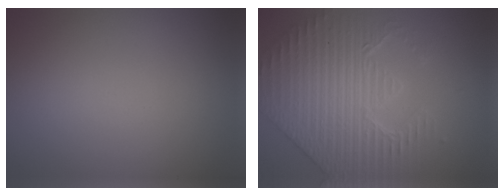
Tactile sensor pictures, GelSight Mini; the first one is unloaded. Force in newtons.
{"total": 5.6, "press": 5.2, "slide": 2.2}